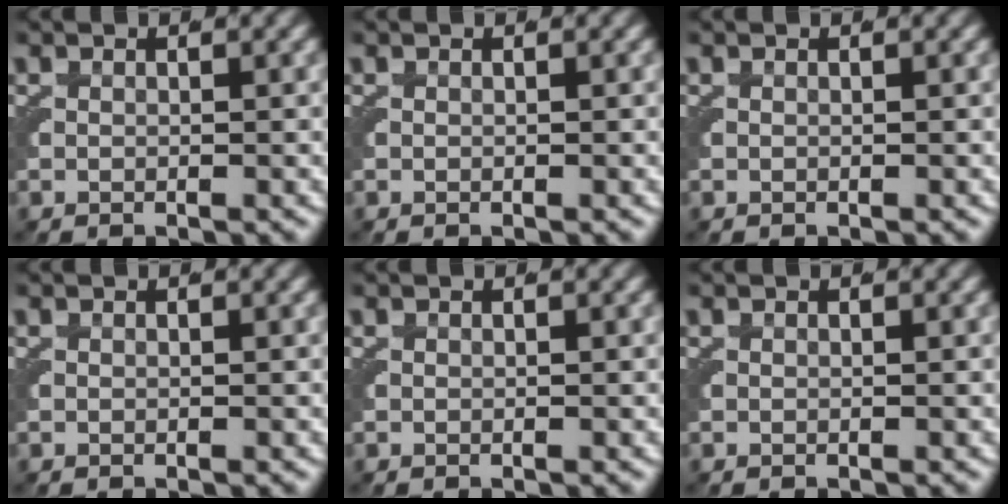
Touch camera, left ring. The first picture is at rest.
{"total": 0.0}
{"total": 0.0}
{"total": 0.0}
{"total": 0.0}
{"total": 0.0}